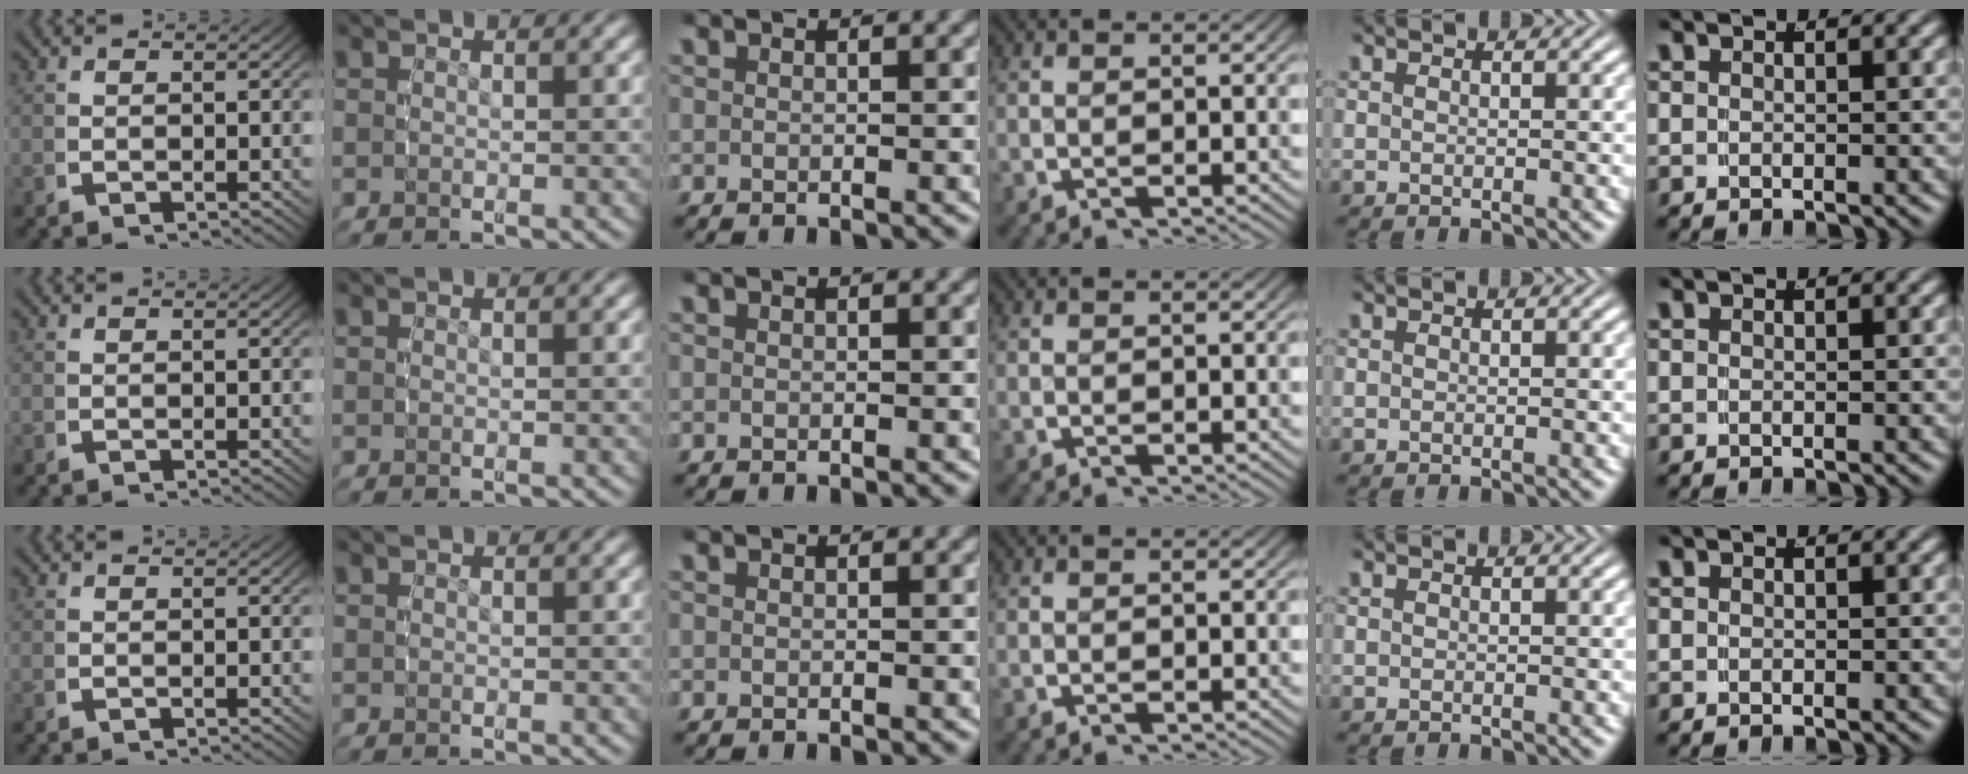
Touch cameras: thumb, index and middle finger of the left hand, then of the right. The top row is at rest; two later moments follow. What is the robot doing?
{"motion": "reach", "object": "shirt"}